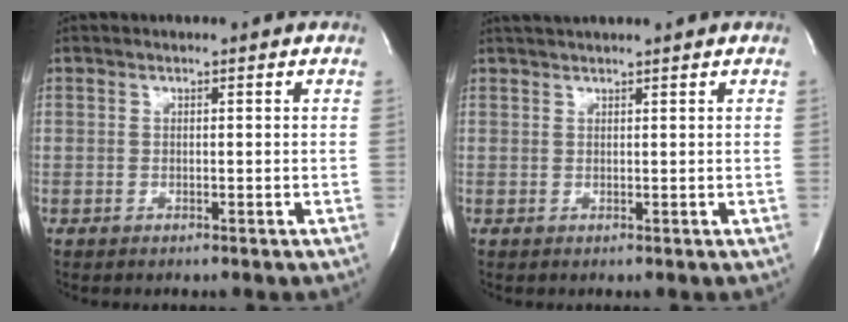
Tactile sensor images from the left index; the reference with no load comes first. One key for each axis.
{"total": 3.0, "fx": 2.8, "fy": -0.3, "fz": 1.2, "tx": -0.013, "ty": 0.025, "tz": 0.048}